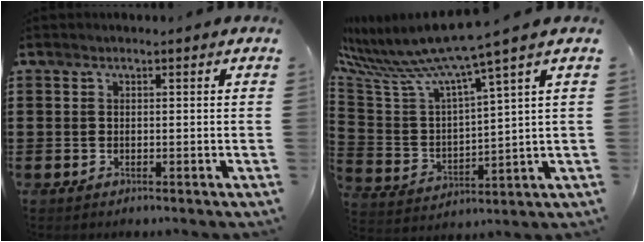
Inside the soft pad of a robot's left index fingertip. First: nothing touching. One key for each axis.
{"total": 8.6, "fx": 7.3, "fy": -0.4, "fz": 4.5, "tx": -0.121, "ty": -0.058, "tz": 0.119}